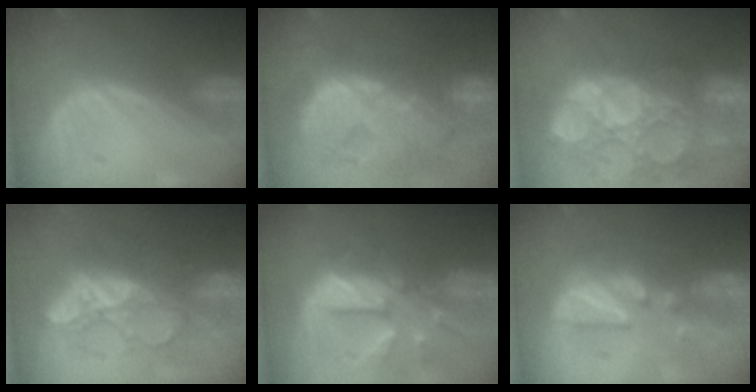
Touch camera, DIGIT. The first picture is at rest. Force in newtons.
{"total": 13.8, "press": 11.8, "slide": 7.1}
{"total": 15.1, "press": 12.6, "slide": 8.4}
{"total": 9.2, "press": 8.5, "slide": 3.5}
{"total": 10.8, "press": 9.6, "slide": 4.9}
{"total": 7.6, "press": 7.3, "slide": 2.1}